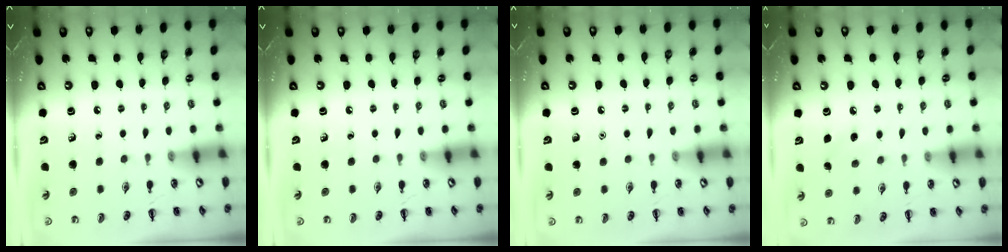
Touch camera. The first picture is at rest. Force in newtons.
{"total": 0.0}
{"total": 1.6, "press": 1.6, "slide": 0.1}
{"total": 6.6, "press": 6.2, "slide": 2.1}